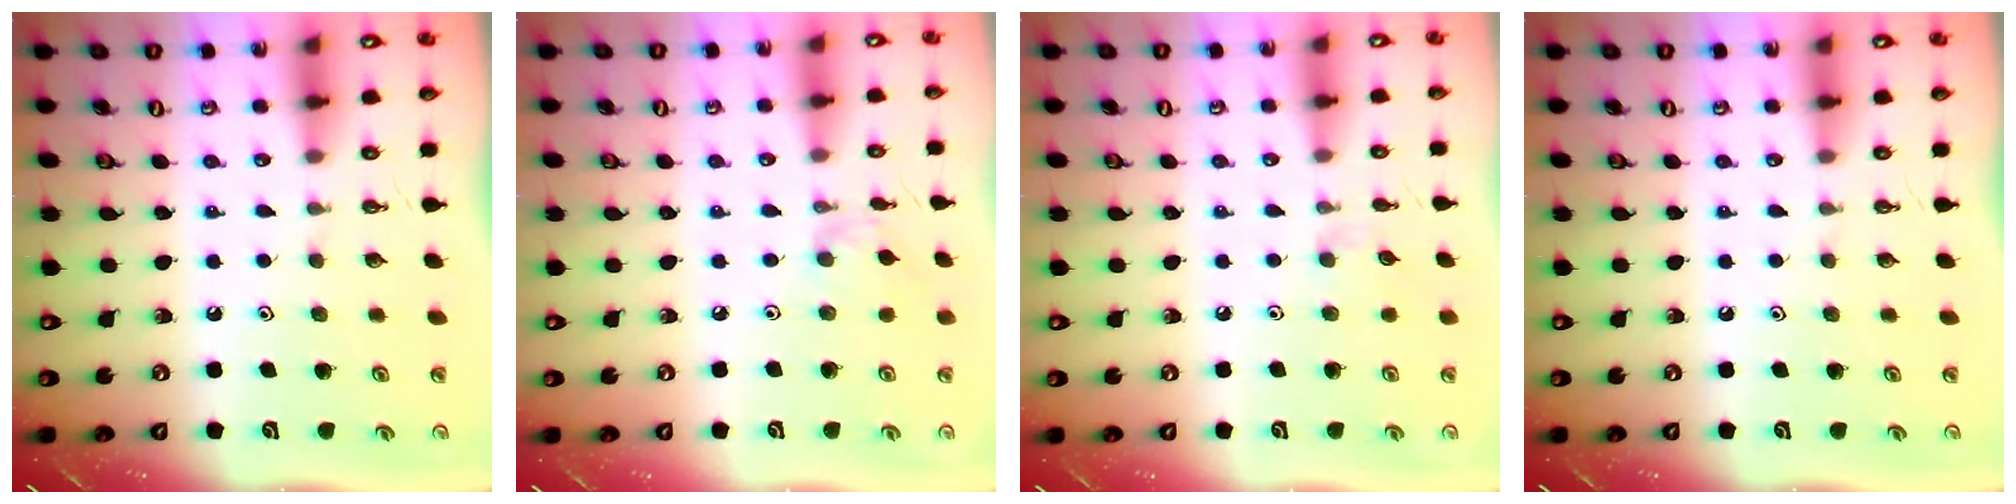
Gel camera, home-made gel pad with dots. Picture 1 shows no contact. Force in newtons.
{"total": 2.4, "press": 2.4, "slide": 0.5}
{"total": 3.5, "press": 3.4, "slide": 0.5}
{"total": 0.0}